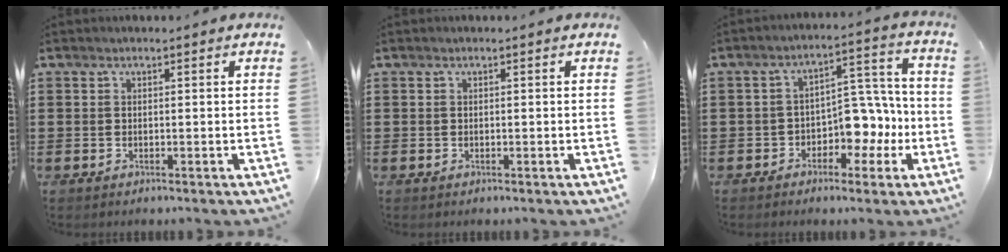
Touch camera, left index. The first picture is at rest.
{"total": 0.0}
{"total": 7.2, "force": [-2.3, 4.9, 4.7], "torque": [-0.080, 0.013, -0.044]}